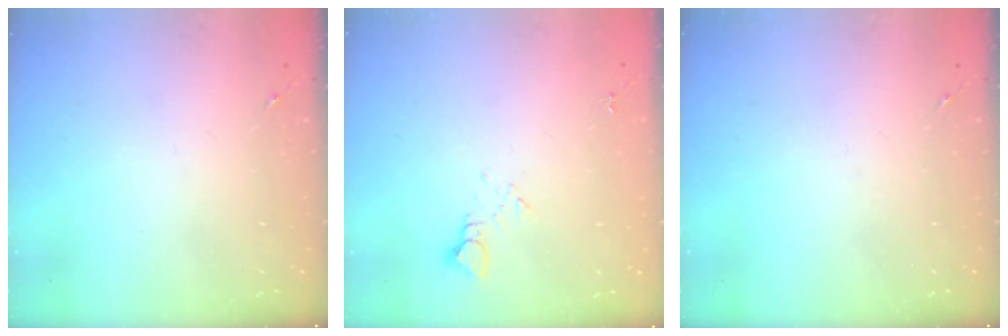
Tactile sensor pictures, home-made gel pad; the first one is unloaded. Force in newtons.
{"total": 2.7, "press": 2.7, "slide": 0.2}
{"total": 0.0}